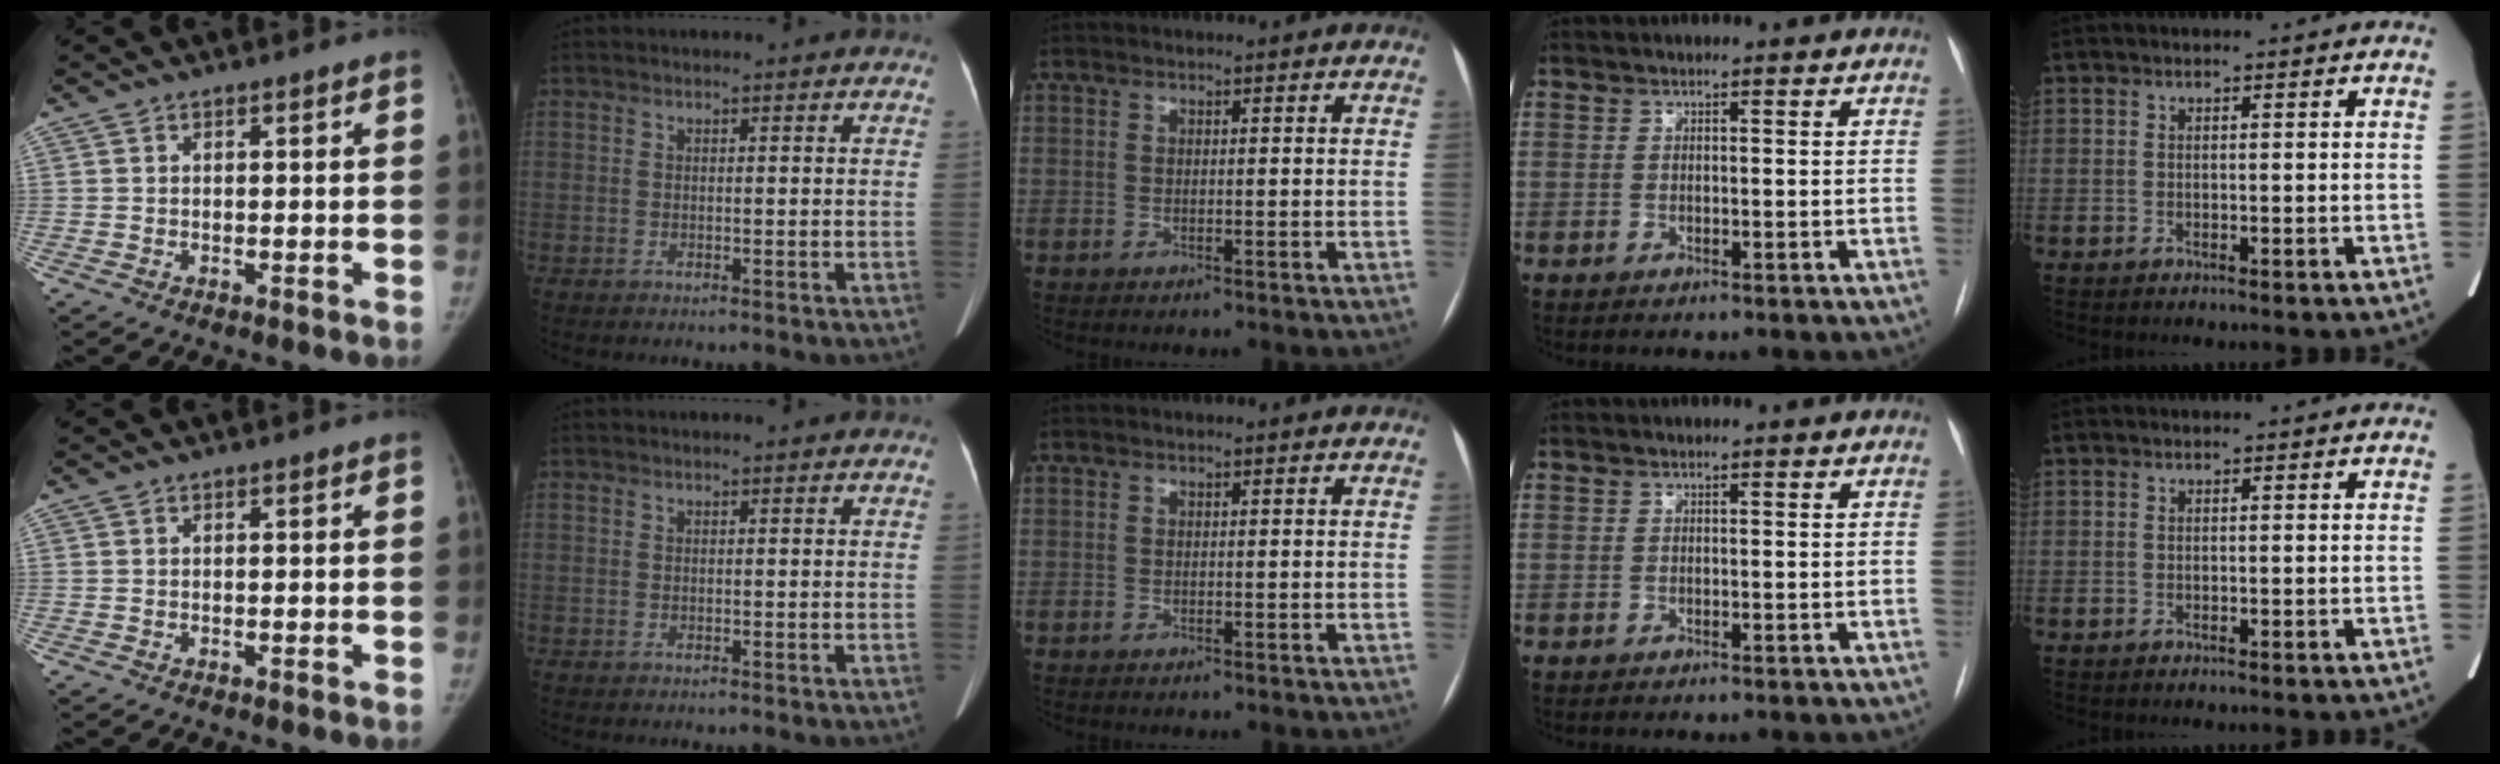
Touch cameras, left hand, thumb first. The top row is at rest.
{}